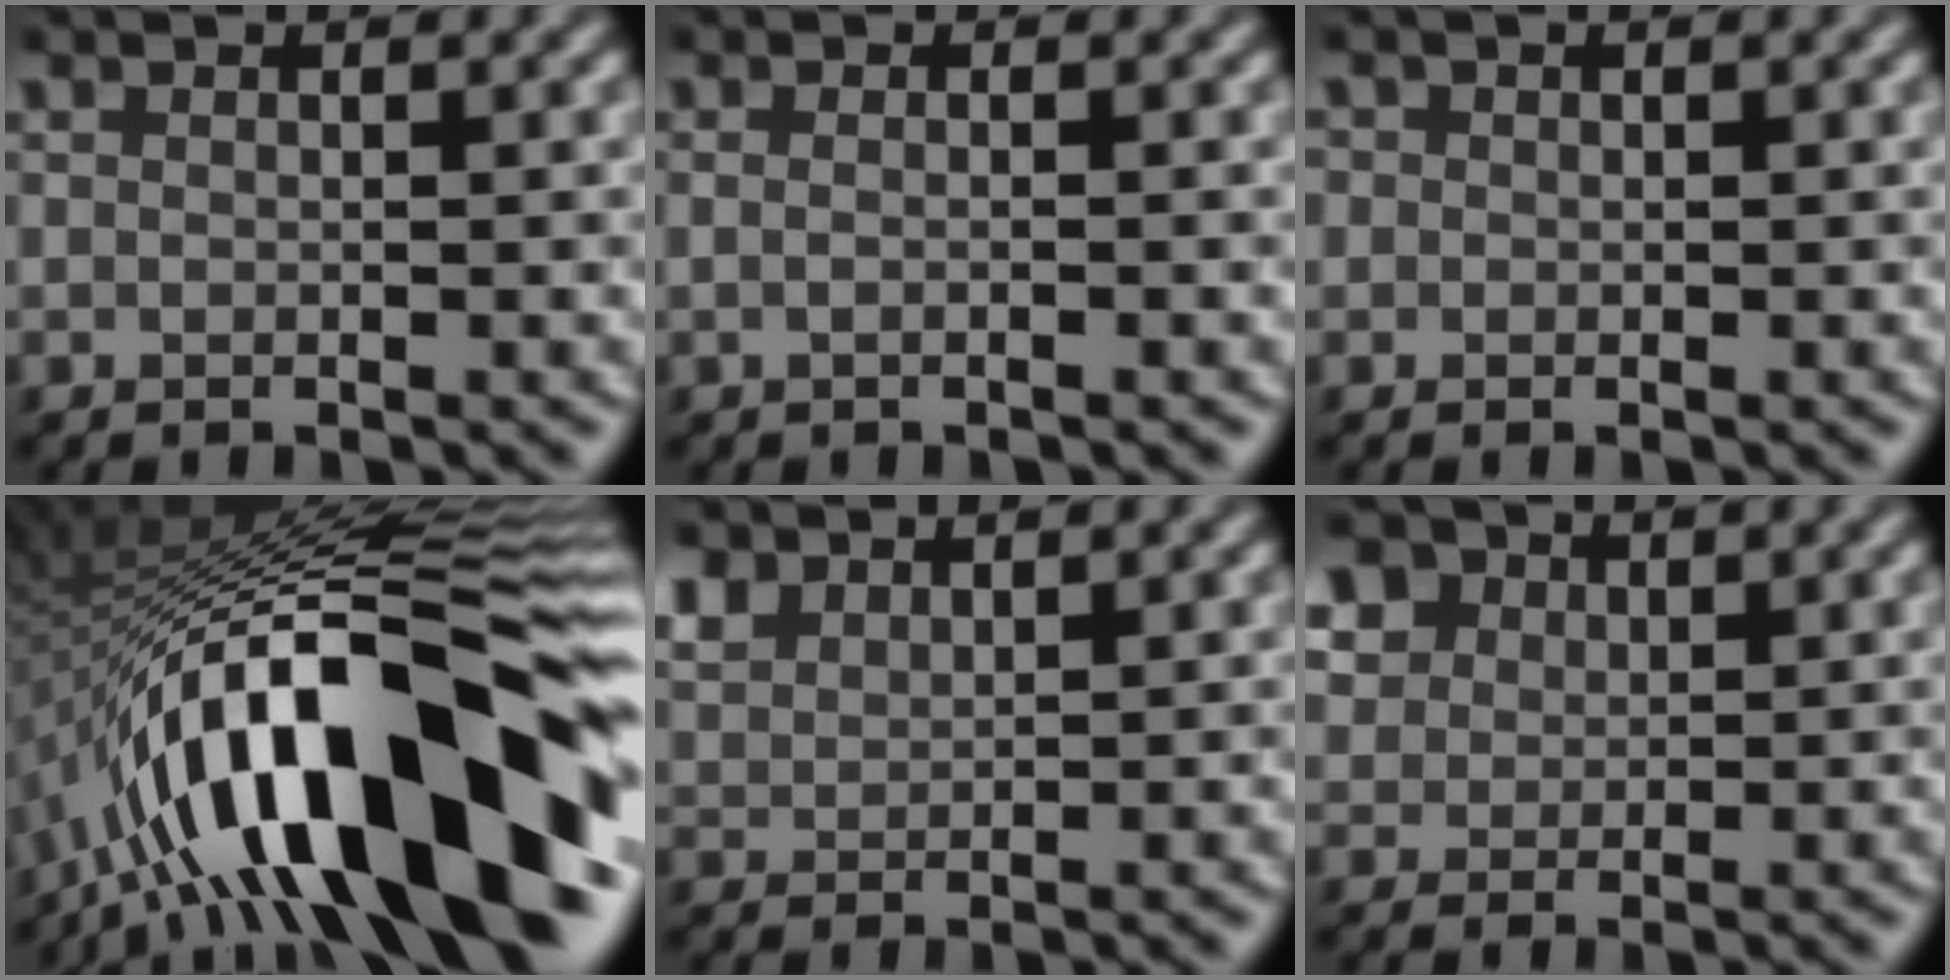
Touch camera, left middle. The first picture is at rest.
{"total": 1.4, "force": [0.0, 0.6, 1.2], "torque": [-0.005, -0.011, -0.011]}
{"total": 0.9, "force": [0.2, 0.9, 0.1], "torque": [0.006, -0.002, -0.003]}
{"total": 18.7, "force": [-7.2, 6.0, 16.1], "torque": [-0.234, 0.038, -0.135]}
{"total": 2.6, "force": [2.1, 1.2, 0.8], "torque": [-0.027, 0.010, 0.048]}
{"total": 9.9, "force": [5.2, 7.2, 4.4], "torque": [-0.107, 0.029, 0.073]}